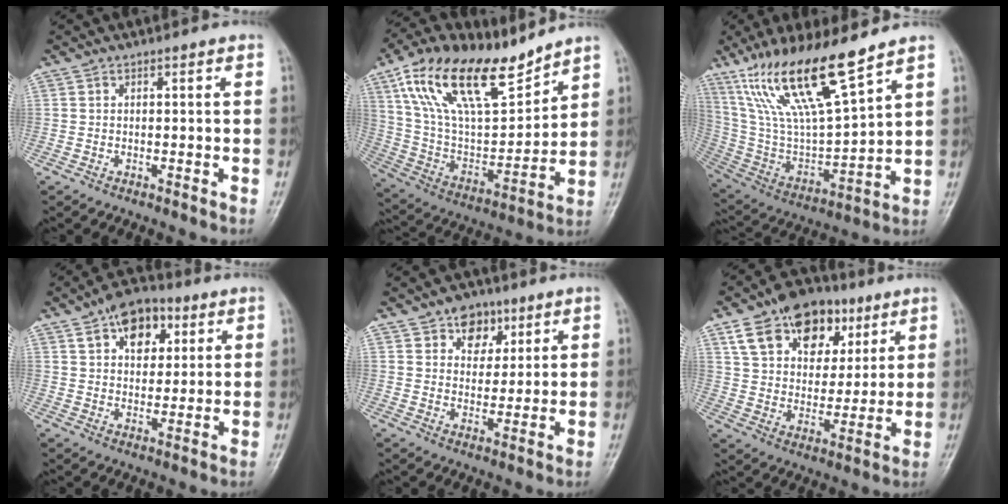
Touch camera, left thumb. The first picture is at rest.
{"total": 22.3, "force": [14.7, 9.2, 14.0], "torque": [-0.226, -0.046, 0.276]}
{"total": 20.4, "force": [13.5, 4.0, 14.7], "torque": [-0.264, -0.059, 0.265]}
{"total": 10.5, "force": [4.9, 6.7, 6.5], "torque": [-0.063, -0.011, 0.072]}
{"total": 5.7, "force": [2.9, 4.3, 2.5], "torque": [-0.003, -0.009, 0.041]}
{"total": 18.1, "force": [9.5, 11.9, 9.9], "torque": [-0.123, -0.015, 0.160]}